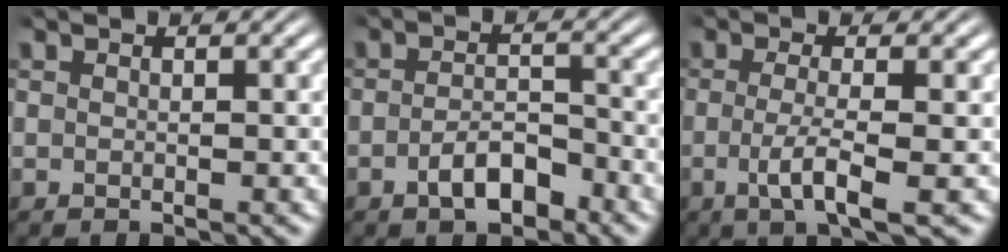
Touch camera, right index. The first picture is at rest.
{"total": 3.4, "force": [-2.5, 1.2, 1.9], "torque": [-0.025, -0.006, -0.041]}
{"total": 3.6, "force": [-1.1, 0.2, 3.4], "torque": [-0.073, -0.020, -0.010]}